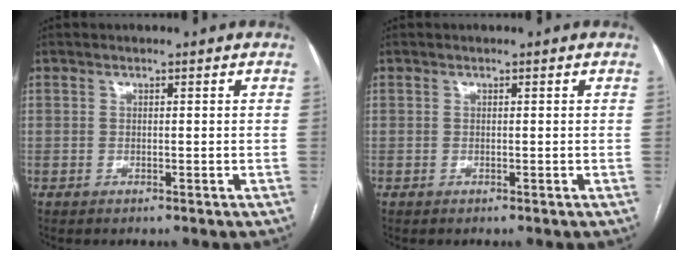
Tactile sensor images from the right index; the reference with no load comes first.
{"total": 0.0}